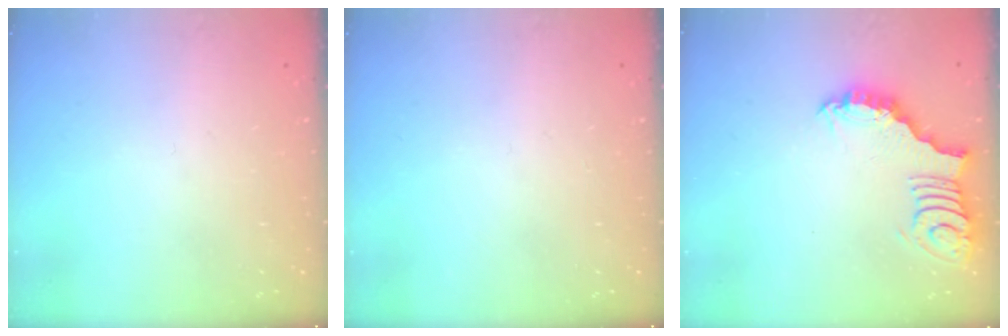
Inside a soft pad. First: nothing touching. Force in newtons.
{"total": 0.0}
{"total": 2.9, "press": 2.9, "slide": 0.4}